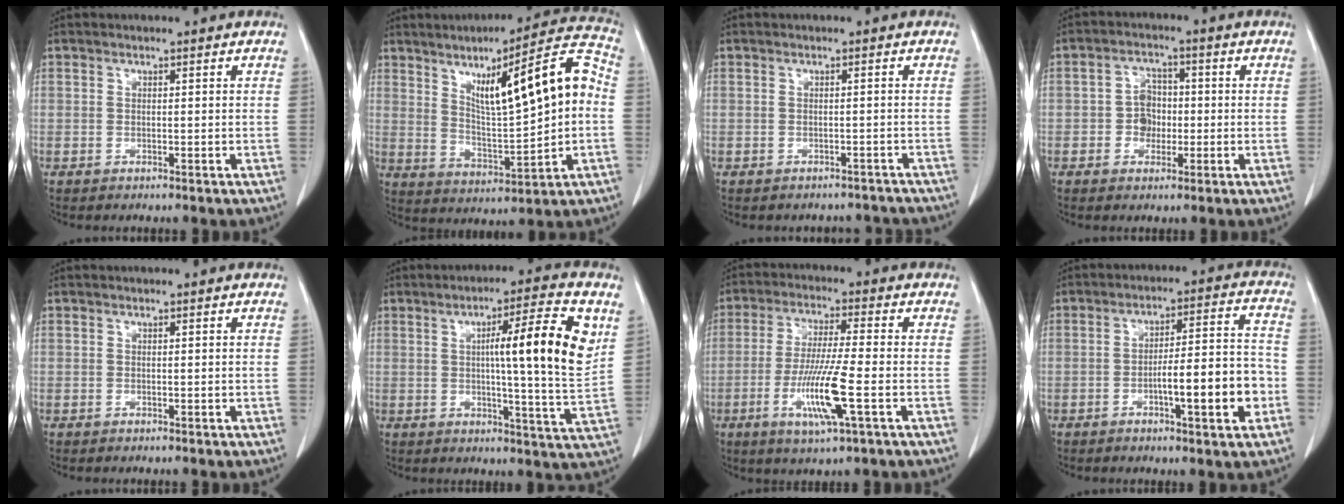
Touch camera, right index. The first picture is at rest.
{"total": 16.1, "force": [2.9, 2.3, 15.7], "torque": [-0.238, 0.030, 0.052]}
{"total": 5.4, "force": [-5.0, 2.0, 0.5], "torque": [-0.002, 0.009, -0.048]}
{"total": 4.2, "force": [-0.8, 3.5, 2.3], "torque": [-0.038, 0.013, -0.013]}
{"total": 0.0}
{"total": 13.3, "force": [3.7, -0.1, 12.8], "torque": [-0.186, 0.001, 0.047]}
{"total": 10.4, "force": [-3.3, 0.1, 9.9], "torque": [-0.195, -0.016, -0.065]}
{"total": 11.1, "force": [-3.7, 1.5, 10.4], "torque": [-0.157, 0.015, -0.053]}